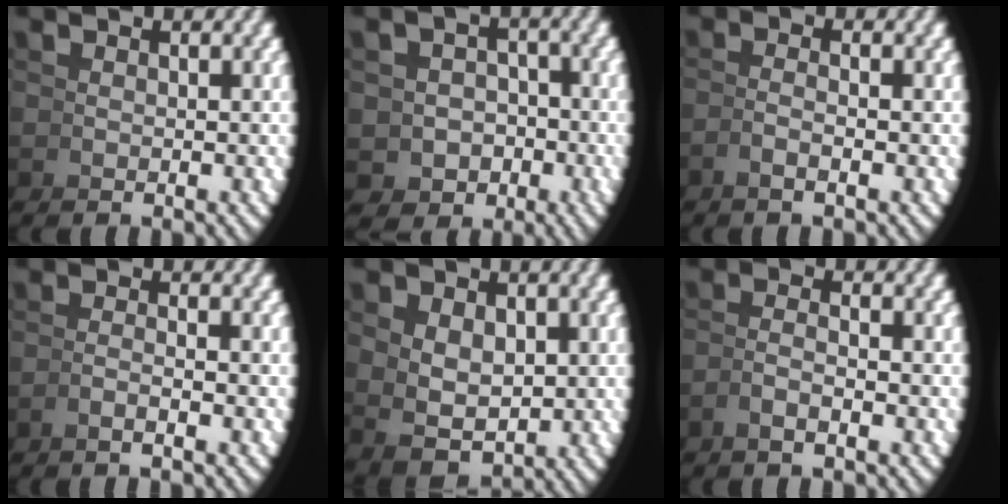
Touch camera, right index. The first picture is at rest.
{"total": 7.7, "force": [-3.0, 6.7, 2.5], "torque": [-0.043, -0.031, -0.044]}
{"total": 1.8, "force": [-0.8, -1.4, 0.9], "torque": [-0.013, 0.002, -0.014]}
{"total": 2.0, "force": [-1.0, -1.4, 0.9], "torque": [-0.009, 0.007, -0.019]}
{"total": 4.0, "force": [0.6, 2.8, 2.8], "torque": [-0.057, -0.013, 0.028]}
{"total": 1.8, "force": [-0.8, -0.8, 1.3], "torque": [-0.024, 0.002, -0.014]}